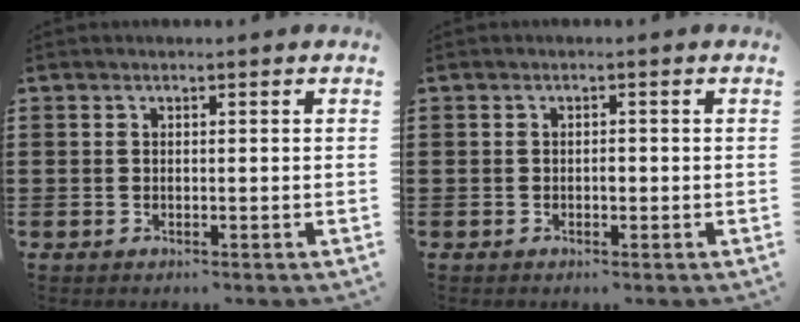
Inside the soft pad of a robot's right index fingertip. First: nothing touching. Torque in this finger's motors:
{"motor_torque": [0.33, -0.25, 0.02, 0.04]}